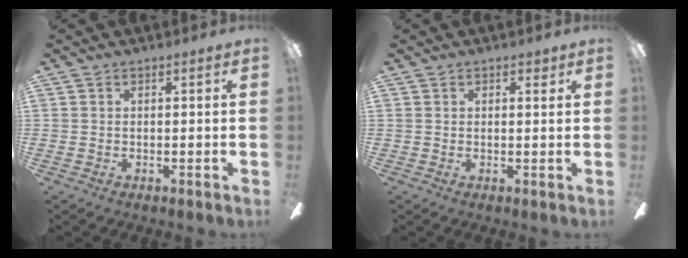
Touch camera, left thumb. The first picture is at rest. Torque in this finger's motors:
{"motor_torque": [0.11, -0.20, 0.10, 0.04, -0.06]}